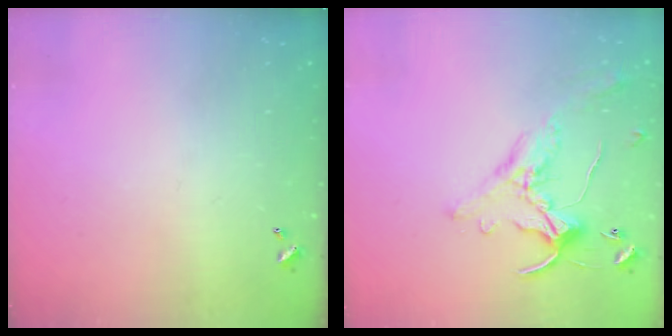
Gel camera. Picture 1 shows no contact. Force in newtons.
{"total": 0.9, "press": 0.1, "slide": 0.9}